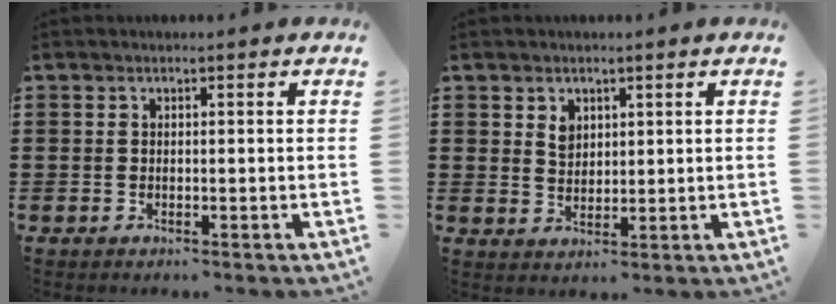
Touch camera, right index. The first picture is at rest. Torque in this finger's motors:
{"motor_torque": [0.01, 0.00, 0.06, 0.04]}